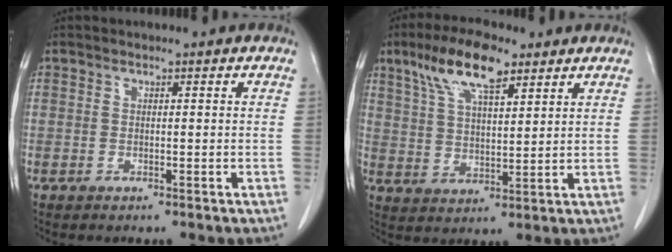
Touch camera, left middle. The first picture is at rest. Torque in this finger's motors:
{"motor_torque": [1.29, -0.85, 0.17, 0.05]}